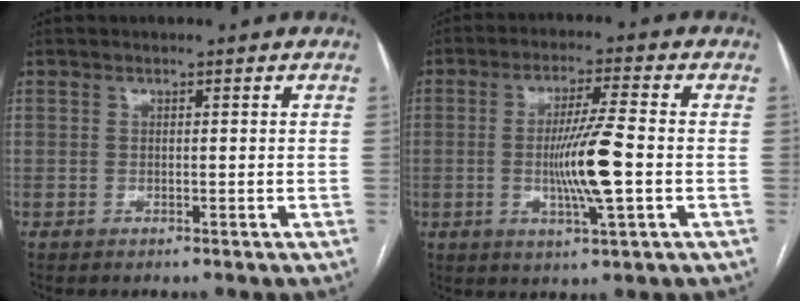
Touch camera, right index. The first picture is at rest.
{"total": 9.2, "force": [-1.3, 0.0, 9.1], "torque": [-0.169, -0.007, -0.025]}